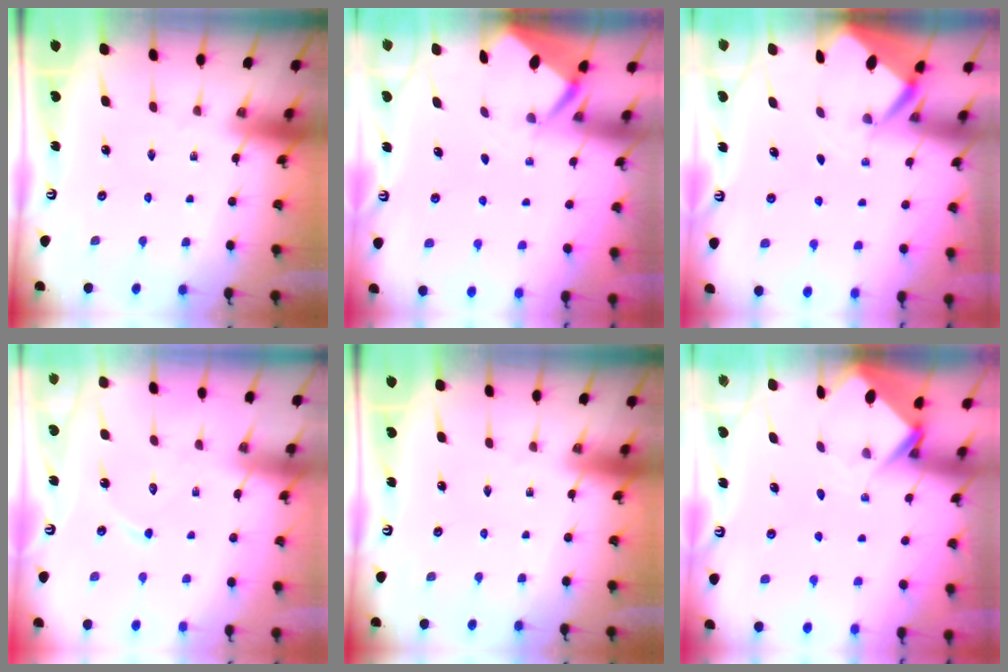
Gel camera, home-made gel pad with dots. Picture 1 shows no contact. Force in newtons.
{"total": 2.4, "press": 2.4, "slide": 0.1}
{"total": 2.7, "press": 2.7, "slide": 0.2}
{"total": 6.9, "press": 6.9, "slide": 0.5}
{"total": 0.0}
{"total": 3.9, "press": 3.9, "slide": 0.2}